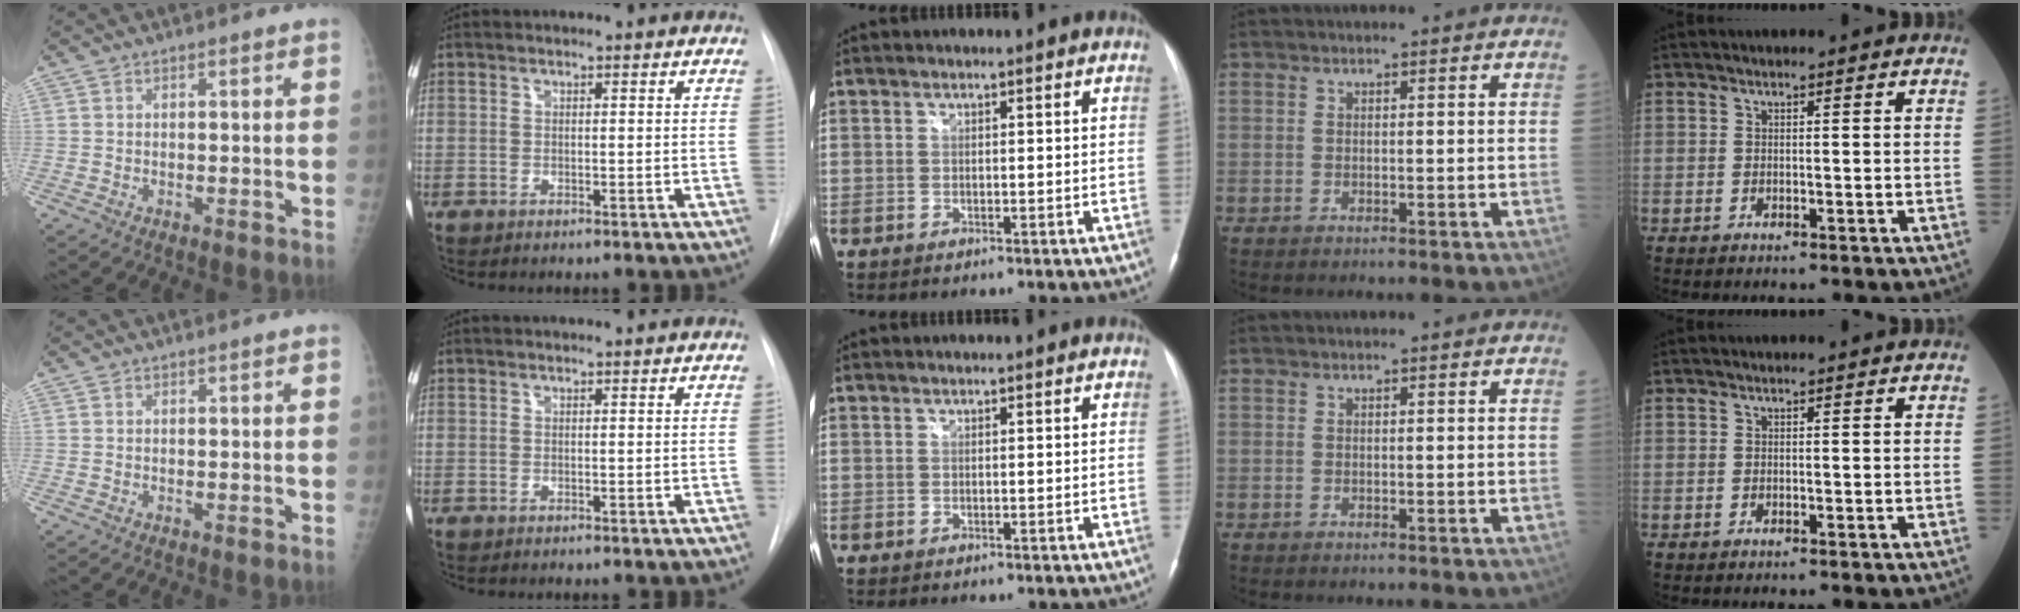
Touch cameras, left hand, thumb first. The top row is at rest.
{}